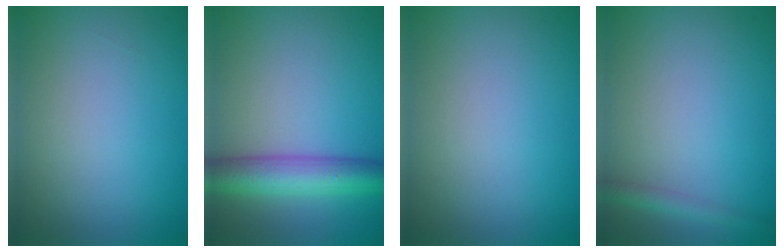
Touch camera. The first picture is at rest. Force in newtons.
{"total": 5.7, "press": 5.7, "slide": 0.2}
{"total": 0.0}
{"total": 1.5, "press": 1.5, "slide": 0.1}